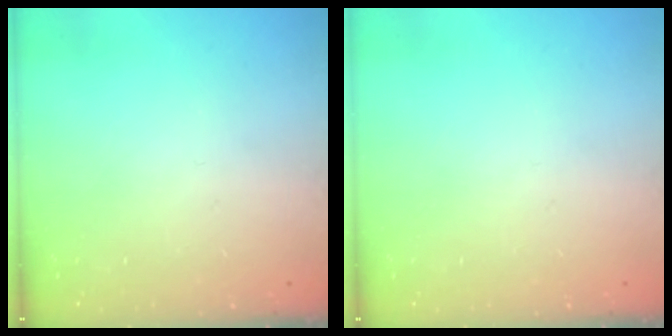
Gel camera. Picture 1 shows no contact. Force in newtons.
{"total": 0.0}